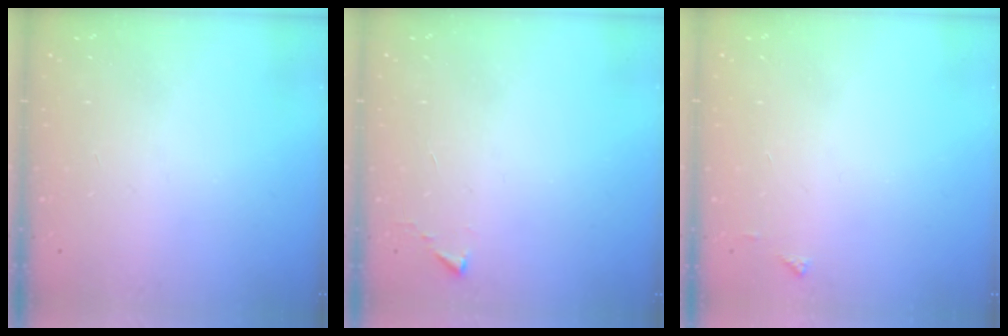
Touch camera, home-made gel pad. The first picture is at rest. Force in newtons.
{"total": 2.7, "press": 2.7, "slide": 0.5}
{"total": 3.8, "press": 3.7, "slide": 0.6}